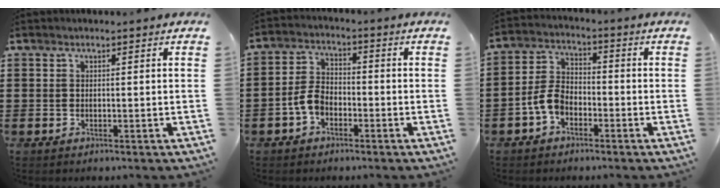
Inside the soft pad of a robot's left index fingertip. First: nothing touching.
{"total": 4.6, "force": [-2.2, 2.8, 2.9], "torque": [-0.081, 0.003, -0.049]}
{"total": 5.1, "force": [-2.6, 3.1, 3.1], "torque": [-0.085, 0.005, -0.057]}